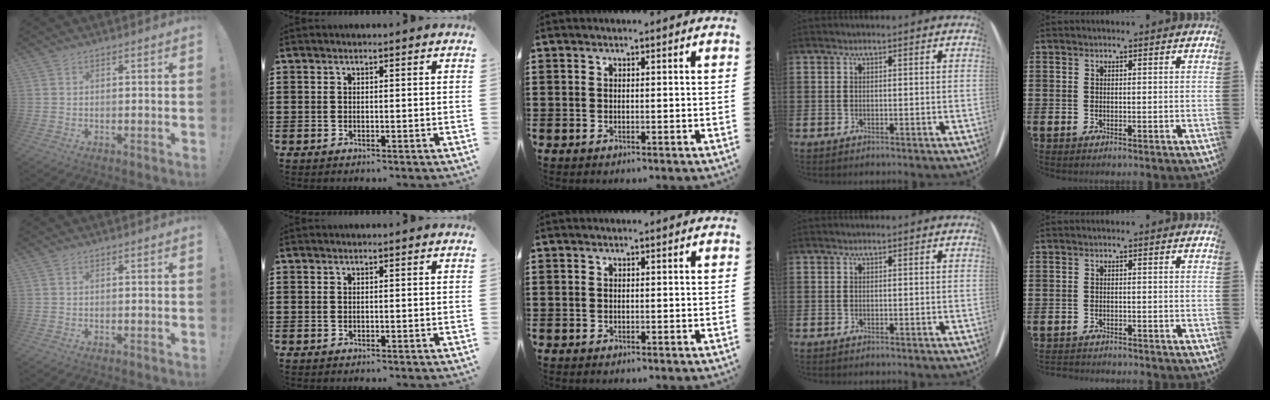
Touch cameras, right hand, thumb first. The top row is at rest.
{"little": {"total": 1.2, "force": [-1.2, 0.0, -0.1], "torque": [-0.001, 0.002, -0.025]}}